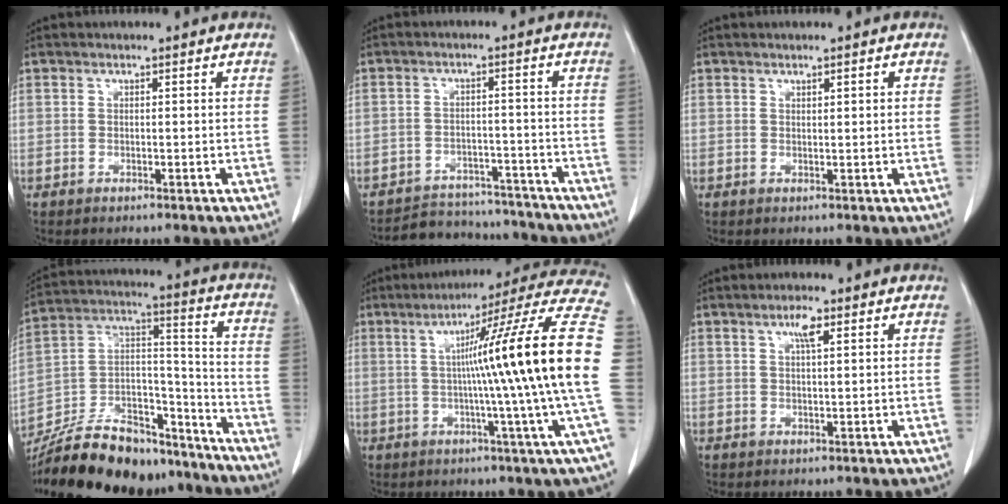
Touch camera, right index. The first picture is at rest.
{"total": 11.1, "force": [-10.5, 3.4, 0.9], "torque": [-0.005, 0.018, -0.144]}
{"total": 1.0, "force": [0.5, 0.1, 0.9], "torque": [-0.016, 0.000, 0.008]}
{"total": 25.4, "force": [-21.7, 8.0, 10.4], "torque": [-0.208, 0.013, -0.354]}
{"total": 22.5, "force": [0.4, -2.7, 22.4], "torque": [-0.260, 0.013, -0.016]}
{"total": 2.7, "force": [1.4, 0.4, 2.3], "torque": [-0.044, 0.002, 0.023]}